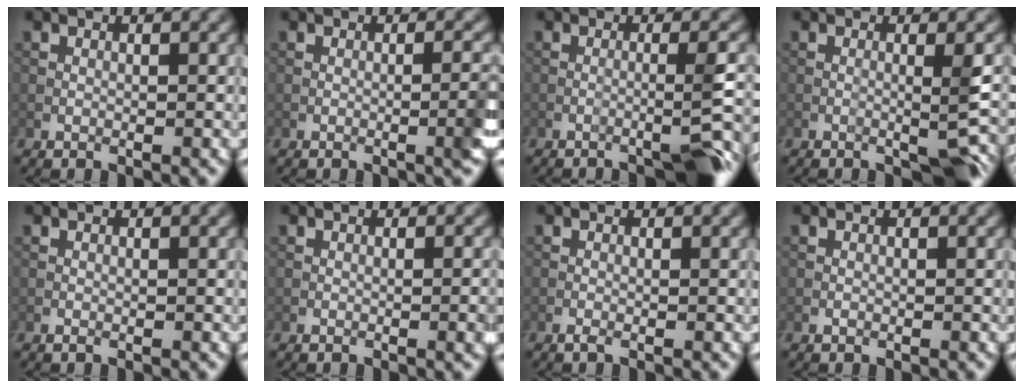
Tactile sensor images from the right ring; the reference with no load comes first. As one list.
[{"total": 2.4, "force": [-0.4, 0.5, 2.4], "torque": [-0.025, 0.007, -0.011]}, {"total": 4.4, "force": [-1.9, 0.5, 3.9], "torque": [-0.039, 0.014, -0.044]}, {"total": 3.4, "force": [-0.4, 0.6, 3.3], "torque": [-0.039, 0.006, -0.008]}, {"total": 0.0}, {"total": 1.5, "force": [0.0, 0.3, 1.5], "torque": [-0.015, 0.005, -0.002]}, {"total": 0.5, "force": [-0.3, 0.1, 0.4], "torque": [-0.009, 0.000, -0.008]}, {"total": 0.0}]